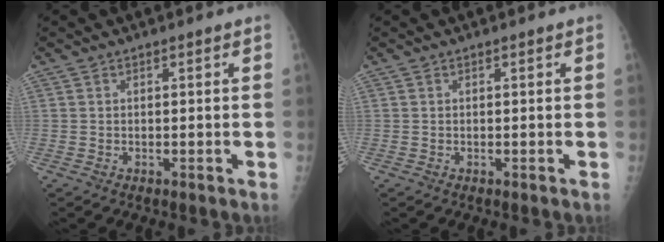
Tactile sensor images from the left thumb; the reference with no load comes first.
{"total": 0.0}